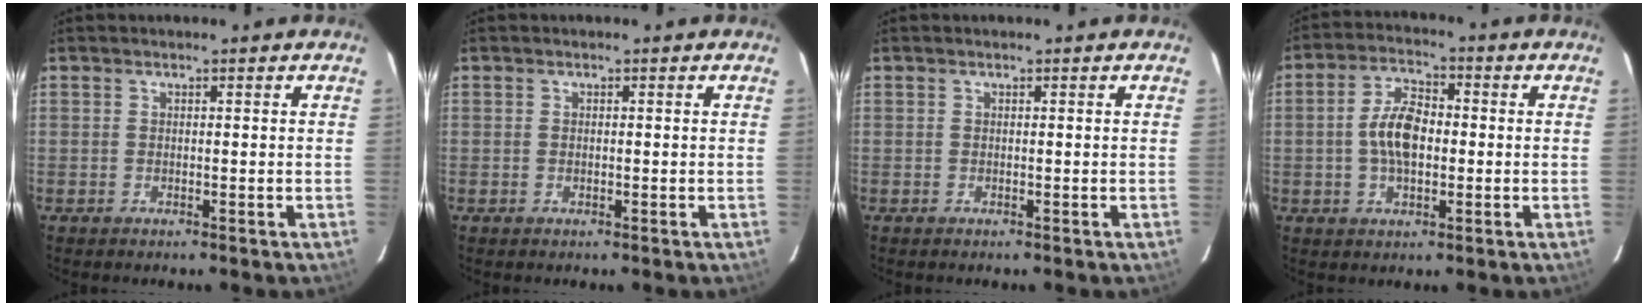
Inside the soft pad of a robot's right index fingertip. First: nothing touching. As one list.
[{"total": 0.0}, {"total": 0.0}, {"total": 8.1, "force": [-0.6, 4.4, 6.8], "torque": [-0.131, 0.013, -0.009]}]